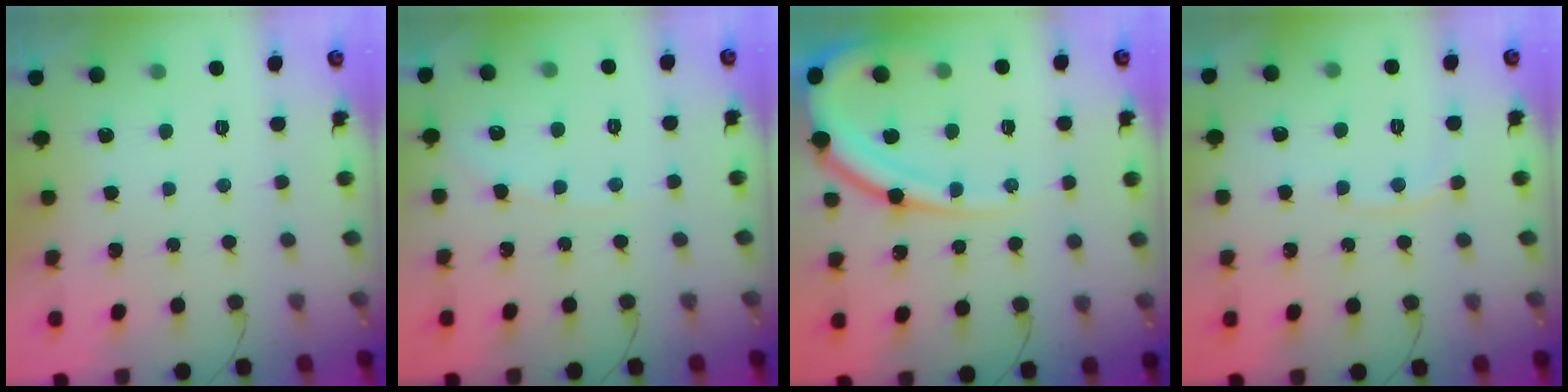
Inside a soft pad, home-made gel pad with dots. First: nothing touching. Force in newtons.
{"total": 5.2, "press": 5.2, "slide": 0.7}
{"total": 14.4, "press": 14.3, "slide": 1.8}
{"total": 4.0, "press": 4.0, "slide": 0.2}